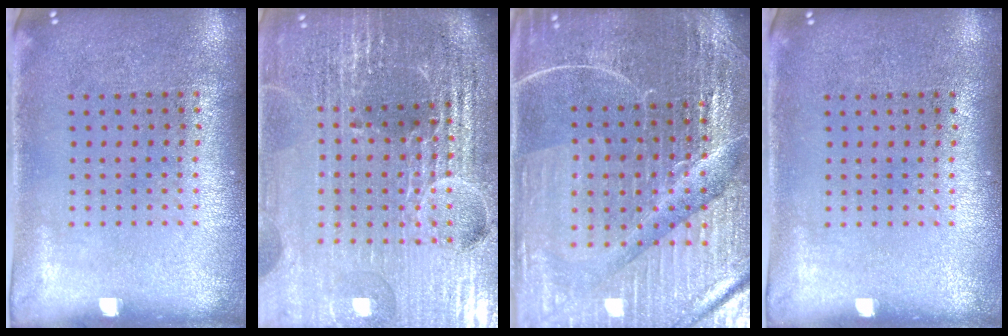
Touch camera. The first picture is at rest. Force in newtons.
{"total": 6.5, "press": 5.7, "slide": 3.1}
{"total": 5.6, "press": 5.2, "slide": 2.0}
{"total": 0.0}